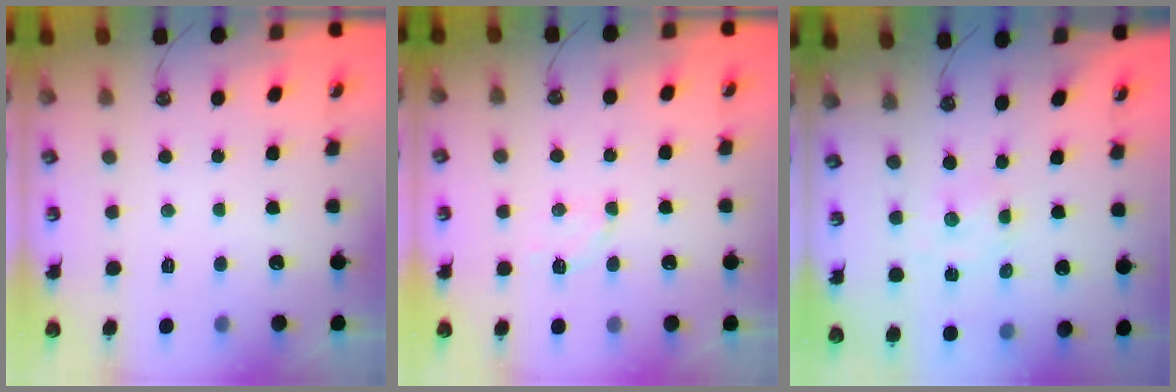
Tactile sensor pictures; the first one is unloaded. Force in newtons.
{"total": 3.0, "press": 2.8, "slide": 1.1}
{"total": 1.5, "press": 1.5, "slide": 0.3}